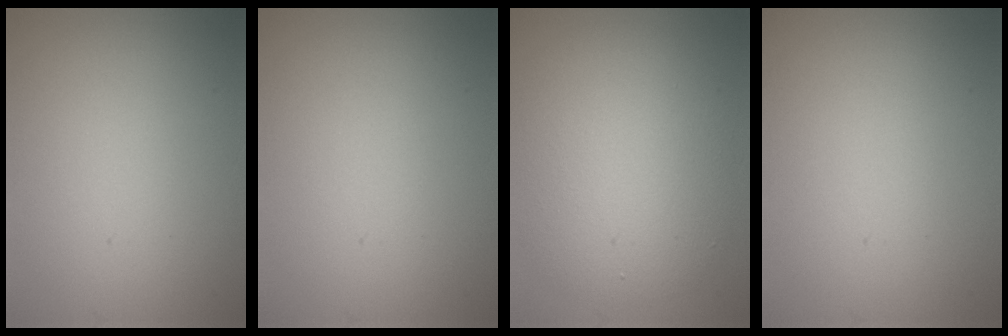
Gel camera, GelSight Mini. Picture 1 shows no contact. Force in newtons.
{"total": 0.0}
{"total": 6.8, "press": 6.8, "slide": 0.4}
{"total": 0.0}